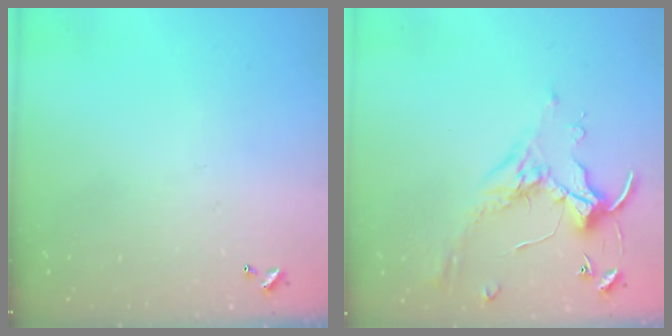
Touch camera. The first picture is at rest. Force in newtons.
{"total": 0.7, "press": 0.6, "slide": 0.4}